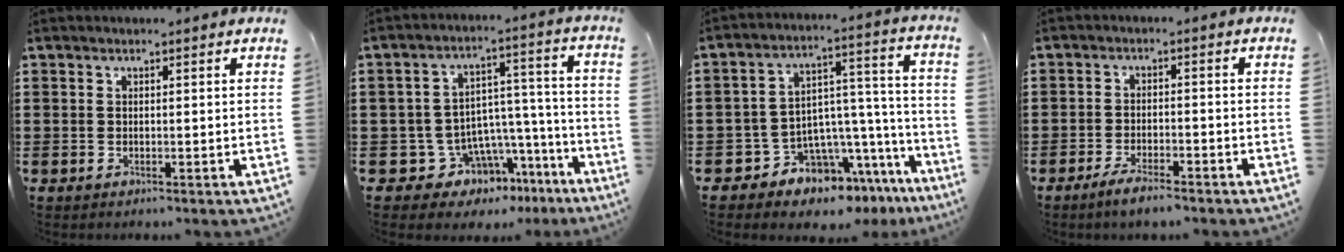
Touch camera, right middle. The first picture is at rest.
{"total": 7.8, "force": [-5.9, 4.9, 1.1], "torque": [-0.040, 0.007, -0.103]}
{"total": 8.0, "force": [-7.0, 3.6, 1.7], "torque": [-0.040, 0.000, -0.131]}
{"total": 3.3, "force": [-2.9, 0.4, 1.5], "torque": [-0.025, 0.006, -0.057]}